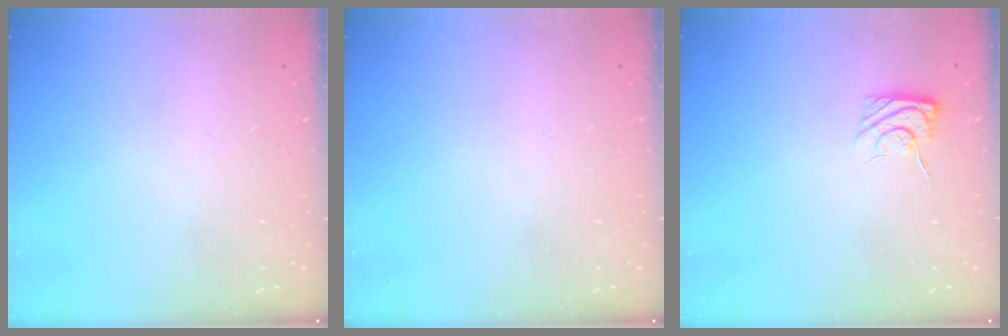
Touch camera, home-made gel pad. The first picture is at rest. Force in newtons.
{"total": 0.0}
{"total": 6.1, "press": 5.9, "slide": 1.6}